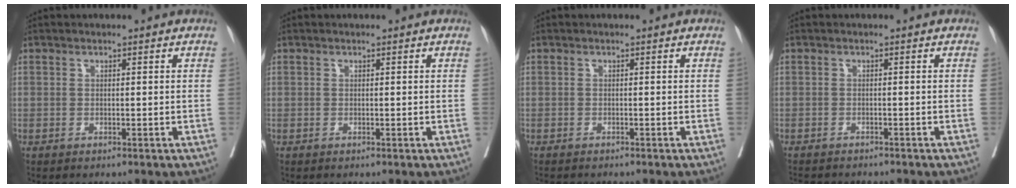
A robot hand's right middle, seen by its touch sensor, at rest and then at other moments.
{"total": 0.0}
{"total": 3.4, "force": [-3.1, 0.5, 1.4], "torque": [-0.019, -0.004, -0.041]}
{"total": 7.9, "force": [-7.2, 1.5, 2.9], "torque": [-0.042, -0.007, -0.095]}